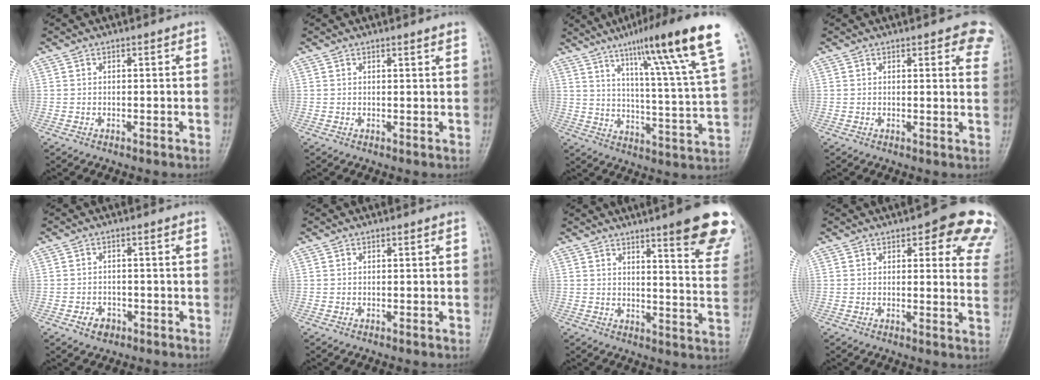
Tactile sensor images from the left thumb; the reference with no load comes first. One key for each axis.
{"total": 2.1, "fx": 1.8, "fy": 0.0, "fz": 1.2, "tx": -0.010, "ty": -0.003, "tz": 0.019}
{"total": 20.7, "fx": 12.5, "fy": 0.9, "fz": 16.5, "tx": -0.226, "ty": -0.045, "tz": 0.178}
{"total": 7.2, "fx": 4.7, "fy": 2.6, "fz": 4.8, "tx": -0.024, "ty": -0.014, "tz": 0.038}
{"total": 2.8, "fx": -1.4, "fy": 2.1, "fz": 1.1, "tx": -0.011, "ty": 0.011, "tz": -0.019}
{"total": 0.0}
{"total": 17.6, "fx": 11.3, "fy": 2.8, "fz": 13.2, "tx": -0.135, "ty": -0.055, "tz": 0.132}
{"total": 13.7, "fx": 8.1, "fy": 5.1, "fz": 9.7, "tx": -0.063, "ty": -0.029, "tz": 0.072}